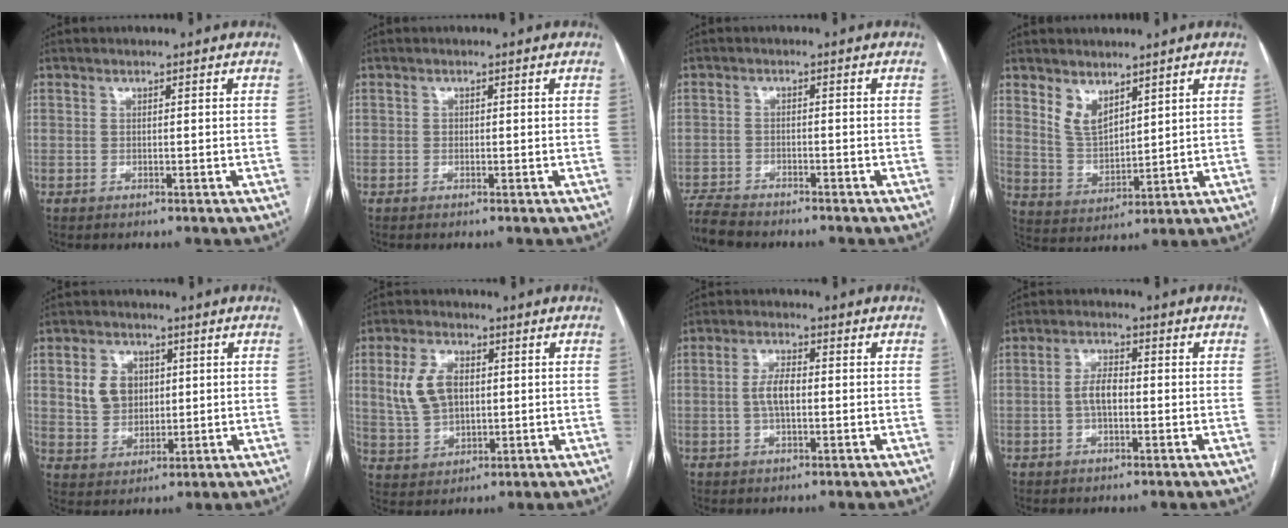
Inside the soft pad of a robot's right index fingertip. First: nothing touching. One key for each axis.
{"total": 0.6, "fx": 0.0, "fy": 0.5, "fz": 0.2, "tx": 0.001, "ty": 0.002, "tz": -0.002}
{"total": 5.7, "fx": -5.4, "fy": 0.9, "fz": 1.5, "tx": -0.028, "ty": -0.016, "tz": -0.096}
{"total": 6.0, "fx": 4.0, "fy": 3.1, "fz": 3.3, "tx": -0.067, "ty": -0.006, "tz": 0.091}
{"total": 7.2, "fx": 1.8, "fy": 5.8, "fz": 3.7, "tx": -0.077, "ty": 0.015, "tz": 0.045}
{"total": 8.7, "fx": 1.8, "fy": 5.5, "fz": 6.5, "tx": -0.150, "ty": 0.018, "tz": 0.044}
{"total": 4.3, "fx": -0.2, "fy": 1.6, "fz": 3.9, "tx": -0.083, "ty": 0.006, "tz": -0.005}
{"total": 3.9, "fx": -0.5, "fy": 1.7, "fz": 3.5, "tx": -0.071, "ty": 0.011, "tz": -0.011}